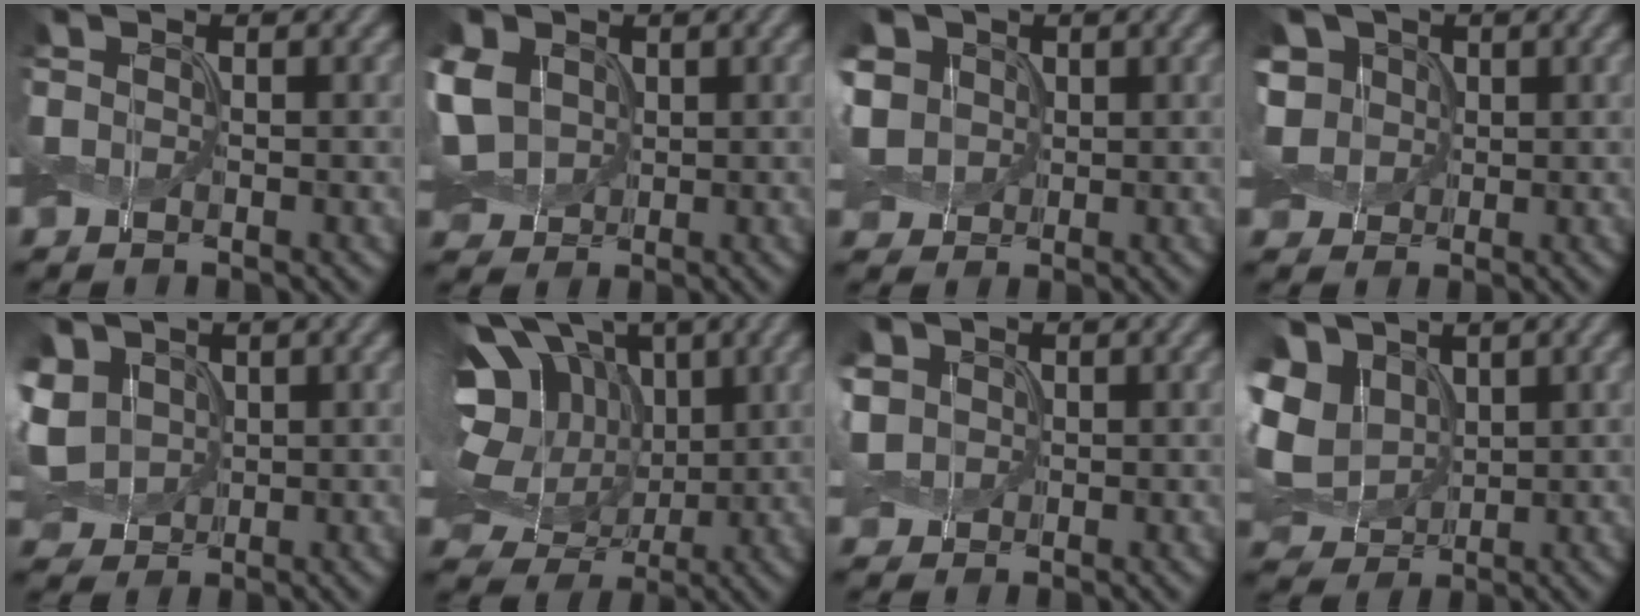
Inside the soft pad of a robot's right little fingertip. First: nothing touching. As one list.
[{"total": 7.7, "force": [1.6, 6.0, 4.6], "torque": [-0.133, 0.023, 0.019]}, {"total": 5.4, "force": [1.3, 4.5, 2.6], "torque": [-0.089, 0.026, 0.013]}, {"total": 5.5, "force": [1.3, 4.7, 2.6], "torque": [-0.081, 0.026, 0.009]}, {"total": 5.7, "force": [1.1, 4.6, 3.2], "torque": [-0.090, 0.013, 0.017]}, {"total": 15.6, "force": [3.6, 11.1, 10.3], "torque": [-0.211, 0.027, 0.047]}, {"total": 3.2, "force": [0.5, 2.9, 1.3], "torque": [-0.044, 0.010, 0.004]}, {"total": 8.6, "force": [1.7, 6.6, 5.2], "torque": [-0.131, 0.008, 0.037]}]